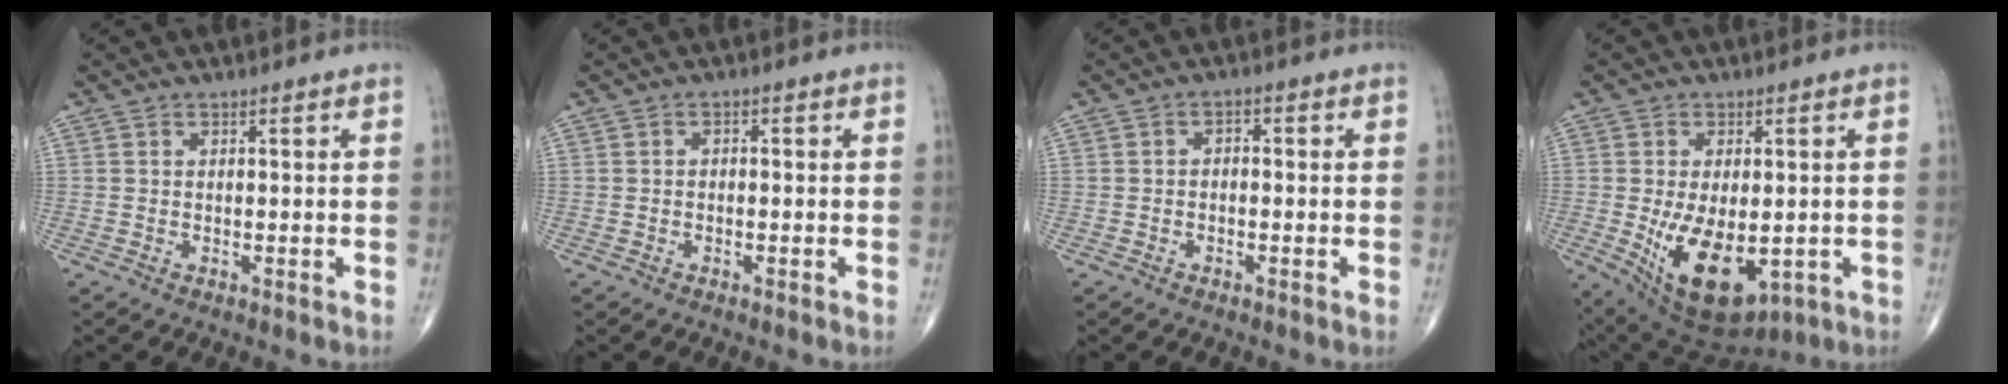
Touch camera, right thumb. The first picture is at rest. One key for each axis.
{"total": 0.7, "fx": -0.1, "fy": 0.5, "fz": 0.5, "tx": -0.003, "ty": 0.002, "tz": -0.005}
{"total": 1.4, "fx": -0.2, "fy": 1.0, "fz": 1.0, "tx": -0.007, "ty": 0.006, "tz": -0.008}
{"total": 14.2, "fx": -3.0, "fy": 7.7, "fz": 11.6, "tx": -0.196, "ty": -0.015, "tz": -0.022}